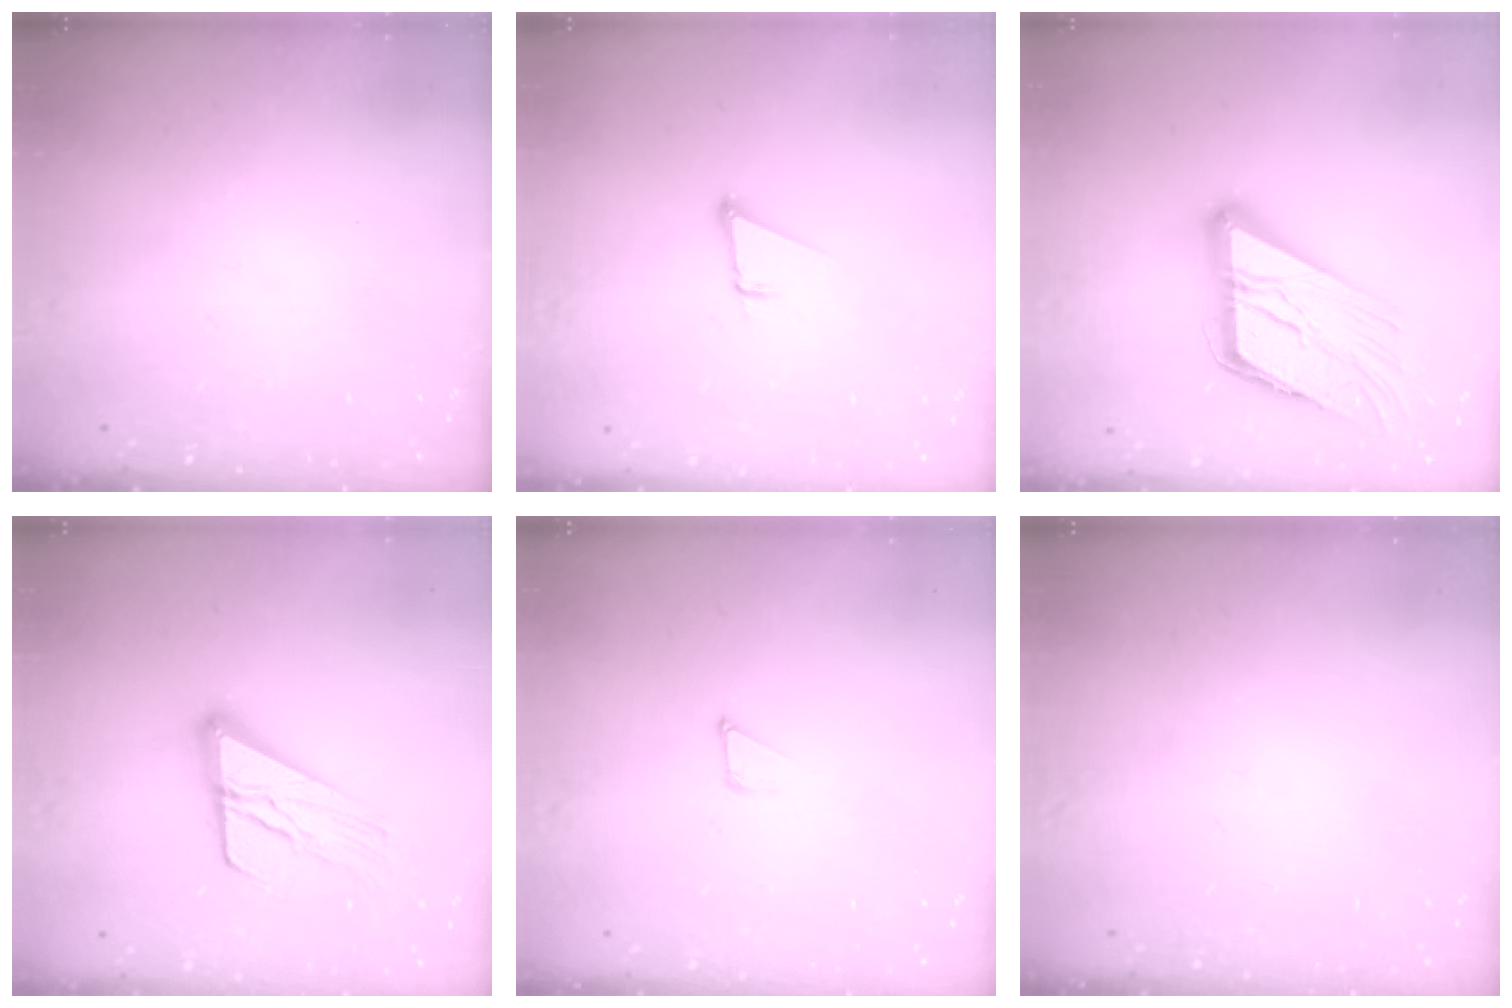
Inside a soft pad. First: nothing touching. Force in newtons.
{"total": 1.9, "press": 1.9, "slide": 0.0}
{"total": 19.0, "press": 18.9, "slide": 1.9}
{"total": 16.5, "press": 16.5, "slide": 1.6}
{"total": 1.2, "press": 1.2, "slide": 0.0}
{"total": 2.7, "press": 2.7, "slide": 0.3}